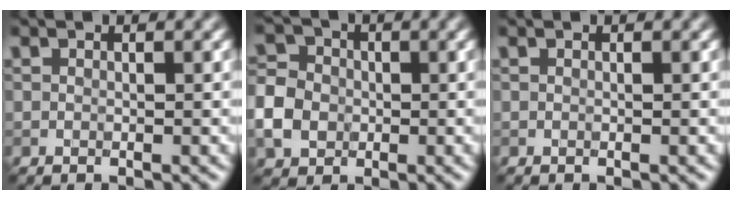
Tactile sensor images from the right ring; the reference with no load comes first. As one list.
[{"total": 4.9, "force": [-1.1, 4.2, 2.3], "torque": [-0.053, 0.003, -0.035]}, {"total": 0.0}]